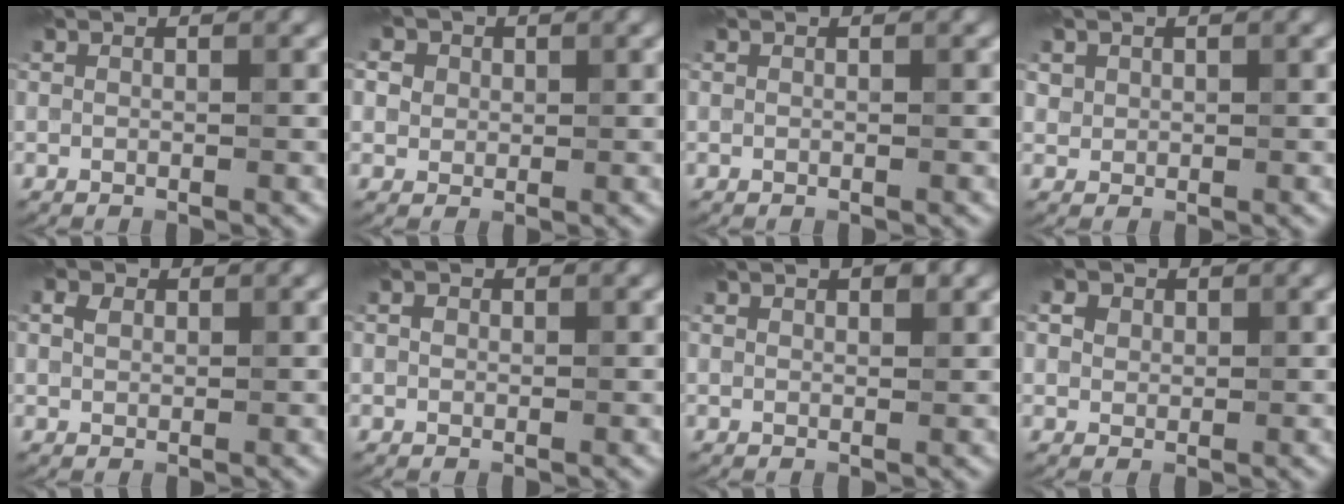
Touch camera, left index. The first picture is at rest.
{"total": 6.2, "force": [3.3, 4.7, 2.3], "torque": [-0.049, 0.037, 0.019]}
{"total": 0.0}
{"total": 1.3, "force": [0.8, 1.0, -0.4], "torque": [0.007, 0.007, 0.014]}
{"total": 1.2, "force": [0.7, 1.0, 0.3], "torque": [-0.009, 0.013, 0.008]}
{"total": 0.6, "force": [0.2, 0.6, 0.1], "torque": [0.000, 0.007, 0.001]}
{"total": 1.4, "force": [1.0, 0.4, 0.8], "torque": [-0.007, 0.005, 0.017]}
{"total": 4.6, "force": [2.7, 3.3, 1.8], "torque": [-0.030, 0.029, 0.015]}